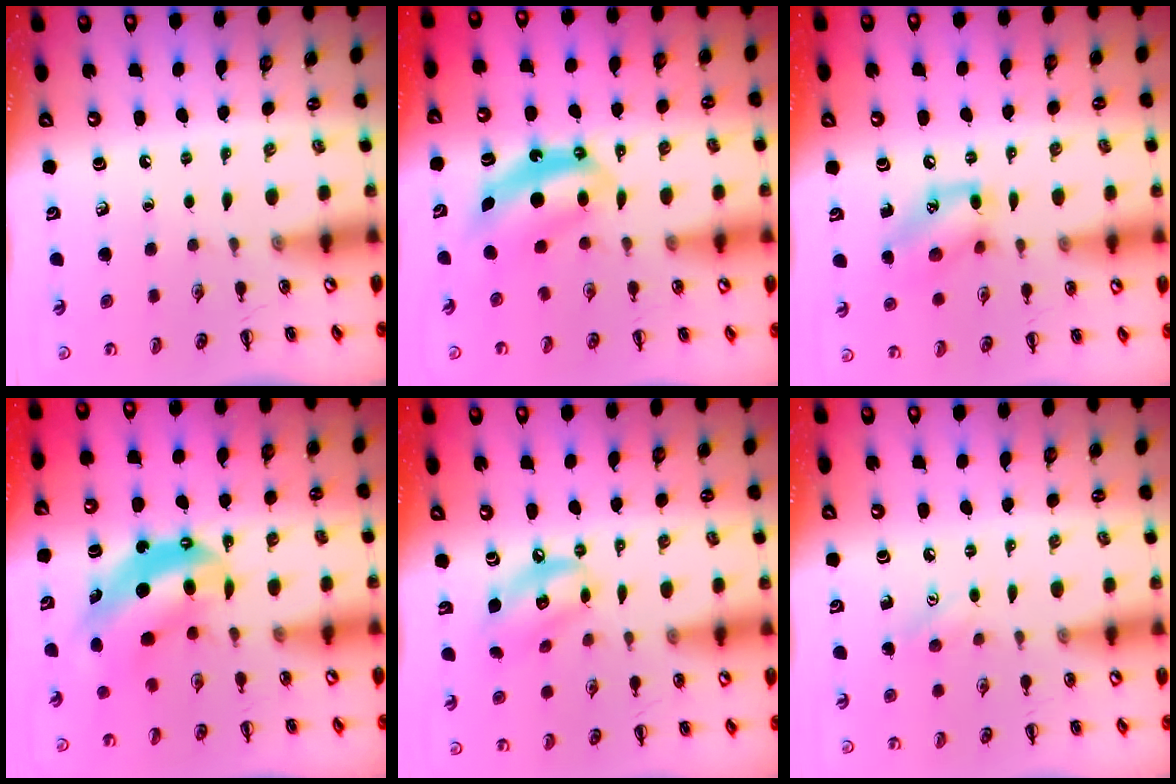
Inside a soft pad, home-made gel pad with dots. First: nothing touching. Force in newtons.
{"total": 6.7, "press": 6.6, "slide": 1.2}
{"total": 12.2, "press": 12.1, "slide": 1.6}
{"total": 8.4, "press": 8.0, "slide": 2.4}
{"total": 10.2, "press": 10.1, "slide": 1.2}
{"total": 6.2, "press": 6.1, "slide": 1.2}